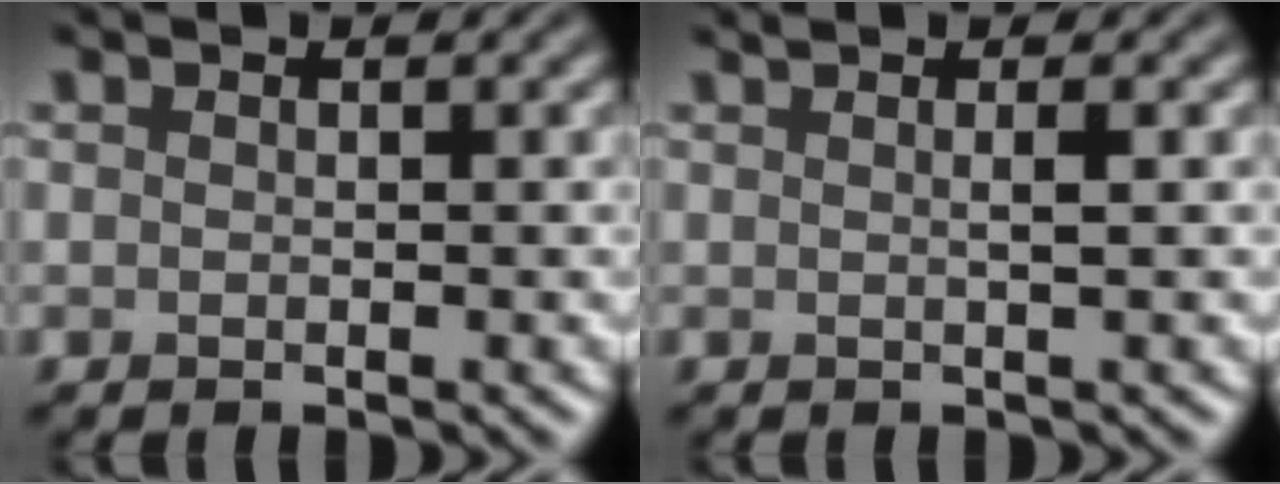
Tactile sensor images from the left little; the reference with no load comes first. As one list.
[{"total": 1.6, "force": [0.4, 0.5, 1.4], "torque": [-0.020, 0.003, -0.002]}]